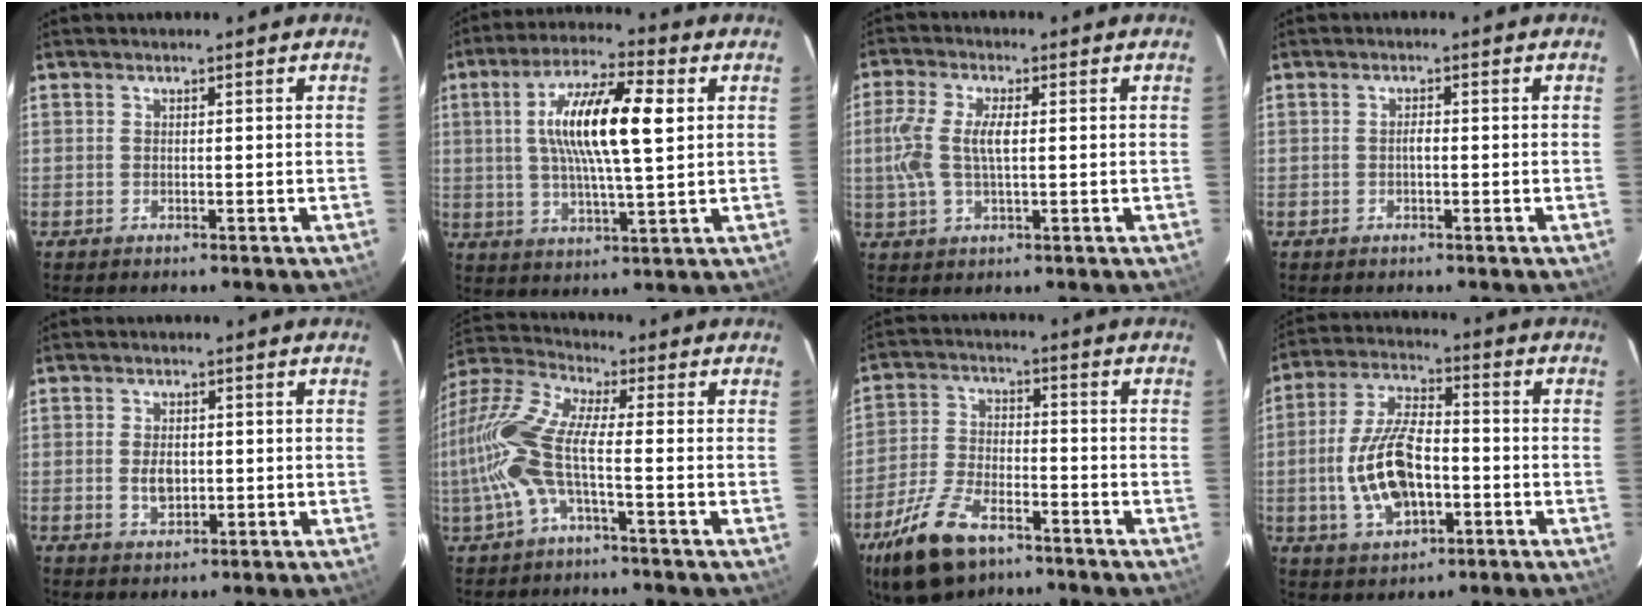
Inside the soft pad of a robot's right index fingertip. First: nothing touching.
{"total": 14.4, "force": [3.1, 3.1, 13.8], "torque": [-0.249, 0.016, 0.049]}
{"total": 7.7, "force": [0.5, 3.0, 7.1], "torque": [-0.154, 0.007, 0.011]}
{"total": 1.1, "force": [-0.3, 0.4, 0.9], "torque": [-0.017, 0.006, -0.006]}
{"total": 3.9, "force": [-0.4, 2.4, 3.1], "torque": [-0.057, -0.002, -0.003]}
{"total": 13.1, "force": [-2.7, 3.3, 12.4], "torque": [-0.265, 0.002, -0.059]}
{"total": 13.6, "force": [-8.9, 6.2, 8.2], "torque": [-0.192, -0.017, -0.168]}
{"total": 14.1, "force": [-3.0, 6.9, 12.0], "torque": [-0.249, 0.005, -0.049]}